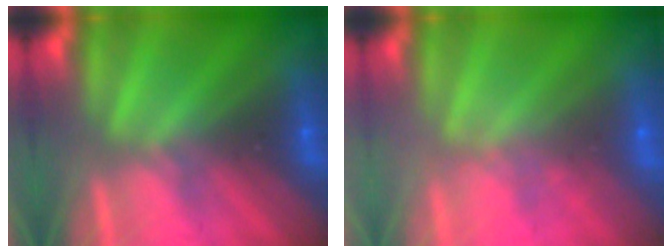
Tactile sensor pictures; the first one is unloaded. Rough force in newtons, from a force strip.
{"total": 1.8}